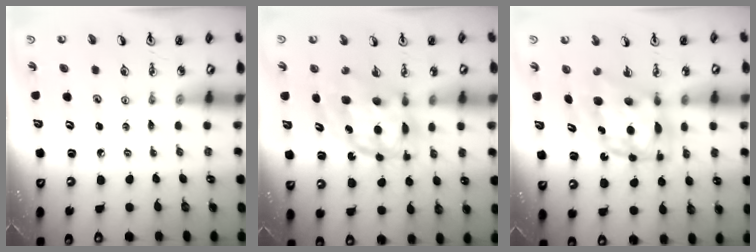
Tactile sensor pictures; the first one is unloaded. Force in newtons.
{"total": 9.7, "press": 9.6, "slide": 0.8}
{"total": 10.4, "press": 10.4, "slide": 0.8}